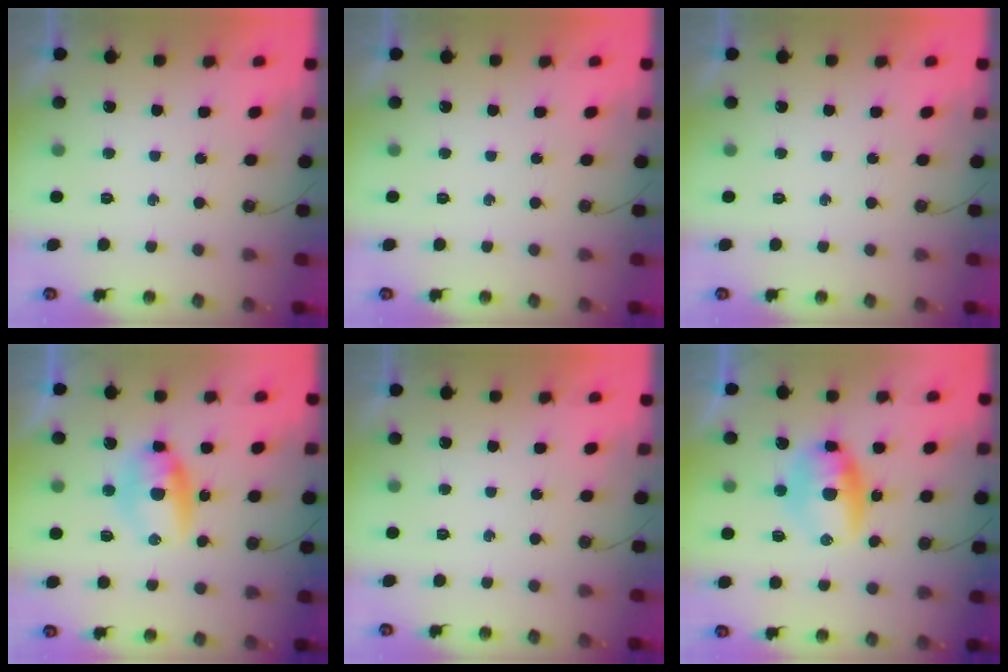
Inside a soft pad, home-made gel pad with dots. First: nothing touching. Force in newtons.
{"total": 0.0}
{"total": 0.0}
{"total": 8.3, "press": 7.9, "slide": 2.4}
{"total": 0.0}
{"total": 18.1, "press": 11.8, "slide": 13.7}